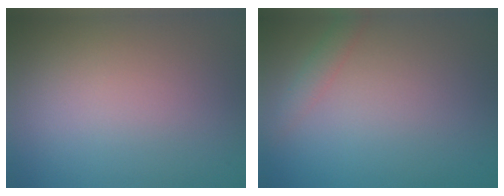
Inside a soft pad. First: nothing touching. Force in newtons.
{"total": 1.4, "press": 1.4, "slide": 0.0}